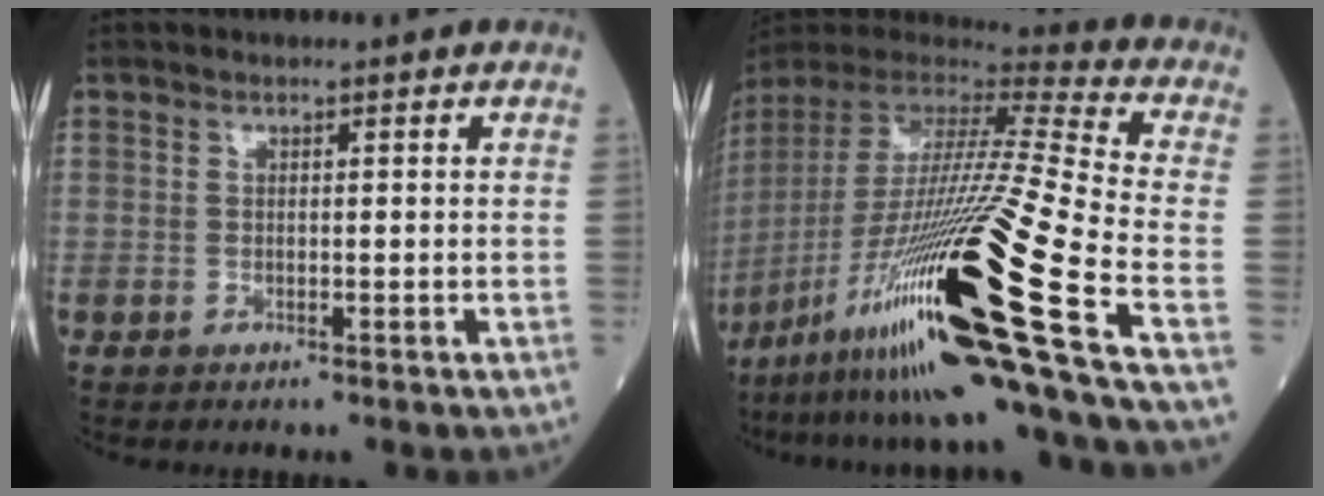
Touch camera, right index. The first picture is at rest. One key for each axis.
{"total": 34.2, "fx": -15.5, "fy": 0.0, "fz": 30.4, "tx": -0.560, "ty": -0.063, "tz": -0.288}